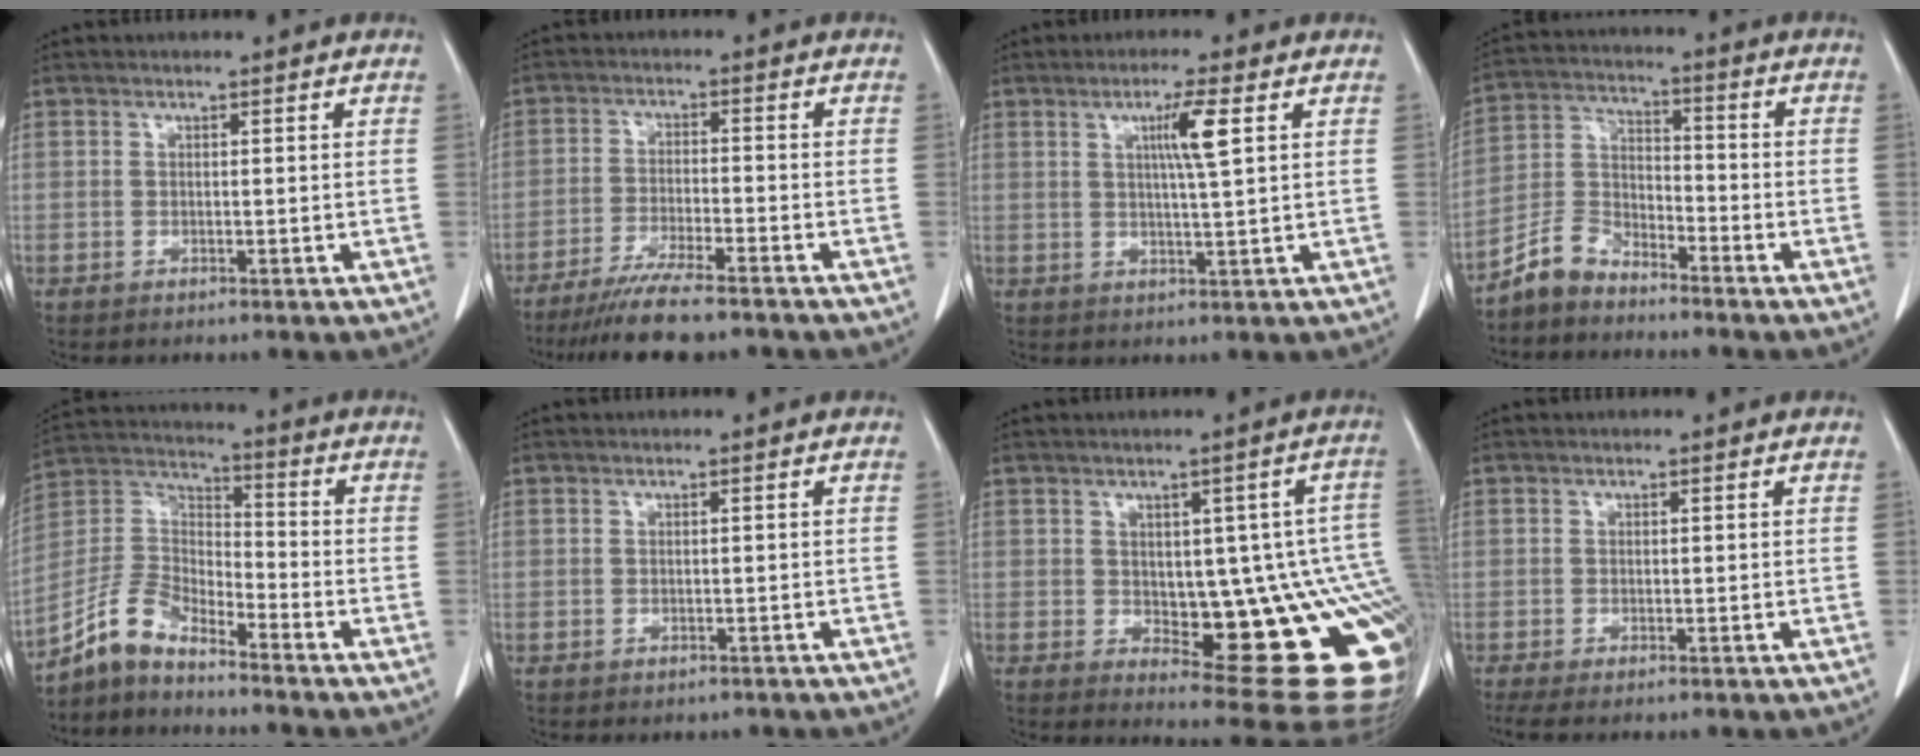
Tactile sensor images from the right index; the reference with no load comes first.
{"total": 9.9, "force": [-8.2, 0.4, 5.5], "torque": [-0.087, -0.026, -0.134]}
{"total": 5.1, "force": [1.7, -0.6, 4.8], "torque": [-0.083, -0.004, 0.029]}
{"total": 6.4, "force": [-5.6, 2.8, 1.4], "torque": [-0.033, 0.008, -0.116]}
{"total": 8.3, "force": [-7.2, 2.4, 3.3], "torque": [-0.082, 0.020, -0.145]}
{"total": 0.8, "force": [-0.6, 0.6, 0.2], "torque": [-0.004, 0.002, -0.004]}
{"total": 17.3, "force": [-2.2, 6.4, 16.0], "torque": [-0.111, 0.014, -0.006]}
{"total": 1.7, "force": [-0.9, 0.2, 1.5], "torque": [-0.035, -0.003, -0.014]}